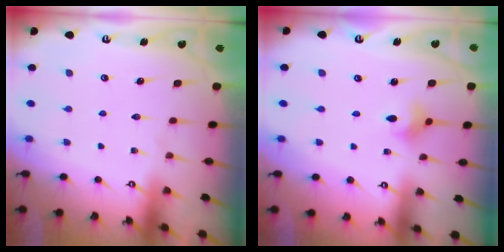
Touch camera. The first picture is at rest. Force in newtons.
{"total": 2.7, "press": 2.7, "slide": 0.4}